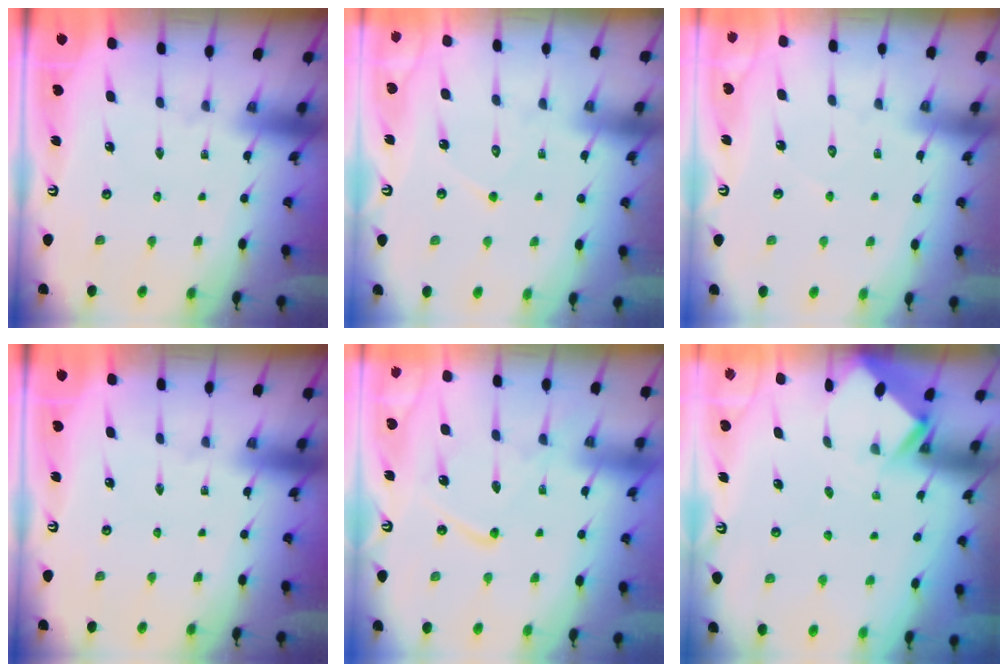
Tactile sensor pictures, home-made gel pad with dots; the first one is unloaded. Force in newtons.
{"total": 6.3, "press": 6.3, "slide": 0.5}
{"total": 3.5, "press": 3.5, "slide": 0.4}
{"total": 0.0}
{"total": 12.3, "press": 12.3, "slide": 1.3}
{"total": 2.7, "press": 2.7, "slide": 0.2}